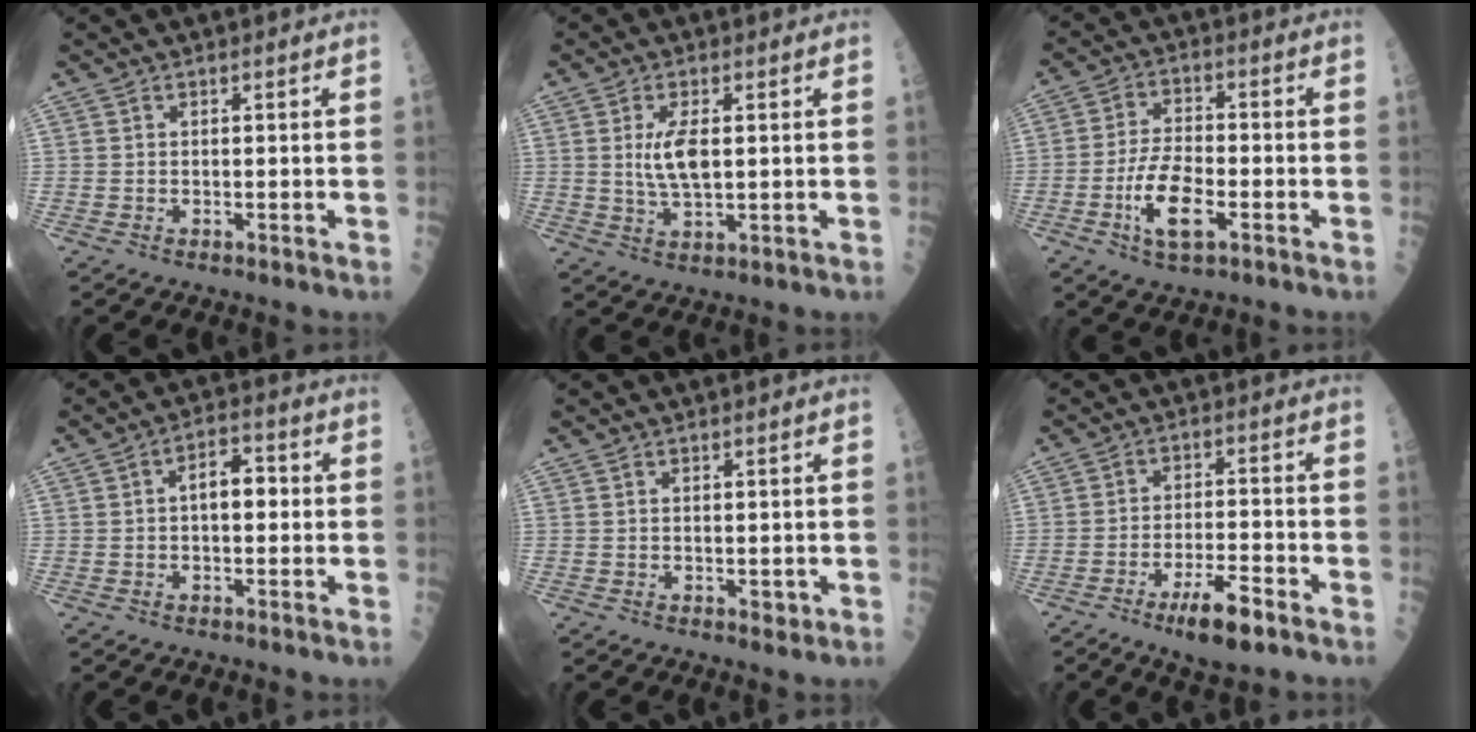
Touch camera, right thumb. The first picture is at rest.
{"total": 6.1, "force": [0.9, 2.3, 5.6], "torque": [-0.104, -0.011, 0.020]}
{"total": 9.4, "force": [-3.4, 3.7, 7.9], "torque": [-0.151, 0.017, -0.063]}
{"total": 6.1, "force": [0.4, 3.3, 5.1], "torque": [-0.065, 0.018, 0.000]}
{"total": 1.0, "force": [-0.1, 0.7, 0.8], "torque": [-0.001, 0.000, 0.000]}
{"total": 8.6, "force": [-5.0, 2.1, 6.7], "torque": [-0.111, 0.023, -0.080]}